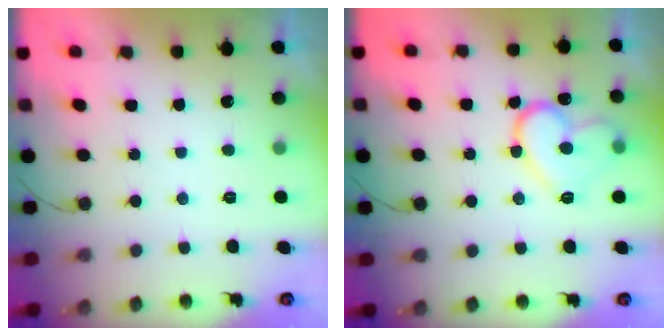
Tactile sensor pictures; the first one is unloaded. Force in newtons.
{"total": 14.6, "press": 14.6, "slide": 1.2}